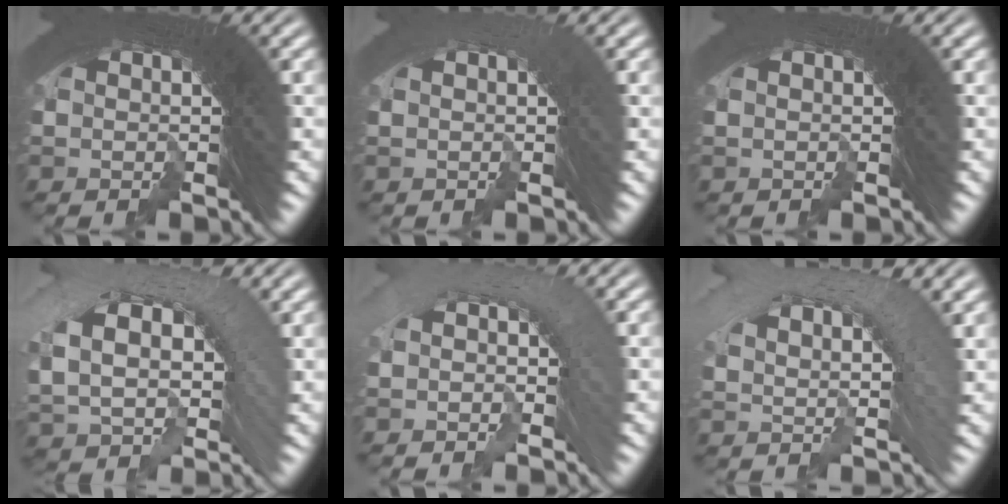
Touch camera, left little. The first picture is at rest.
{"total": 2.9, "force": [-1.6, -1.2, -2.1], "torque": [0.021, -0.011, -0.017]}
{"total": 0.0}
{"total": 7.1, "force": [-2.7, 6.3, 2.1], "torque": [-0.072, -0.013, -0.045]}
{"total": 3.5, "force": [-3.0, 1.1, -1.4], "torque": [0.016, -0.001, -0.047]}
{"total": 4.2, "force": [-1.2, 3.6, 1.6], "torque": [-0.020, 0.013, -0.032]}